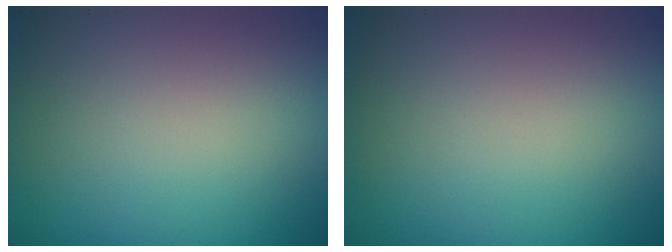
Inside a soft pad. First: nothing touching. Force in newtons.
{"total": 0.0}